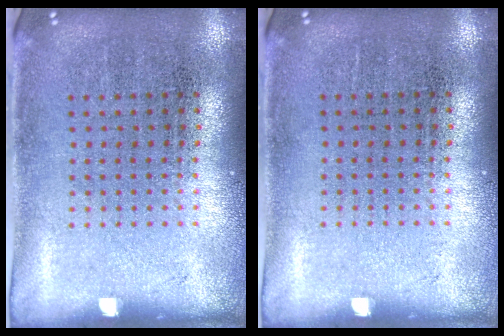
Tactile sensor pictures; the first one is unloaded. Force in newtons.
{"total": 0.0}